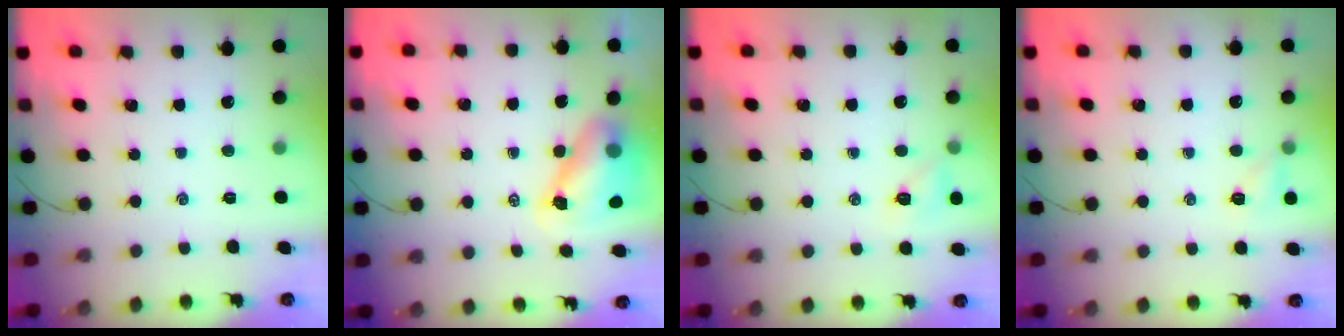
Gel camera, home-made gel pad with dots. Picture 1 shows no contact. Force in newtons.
{"total": 8.2, "press": 8.0, "slide": 1.5}
{"total": 5.7, "press": 5.6, "slide": 1.3}
{"total": 4.5, "press": 4.4, "slide": 1.2}